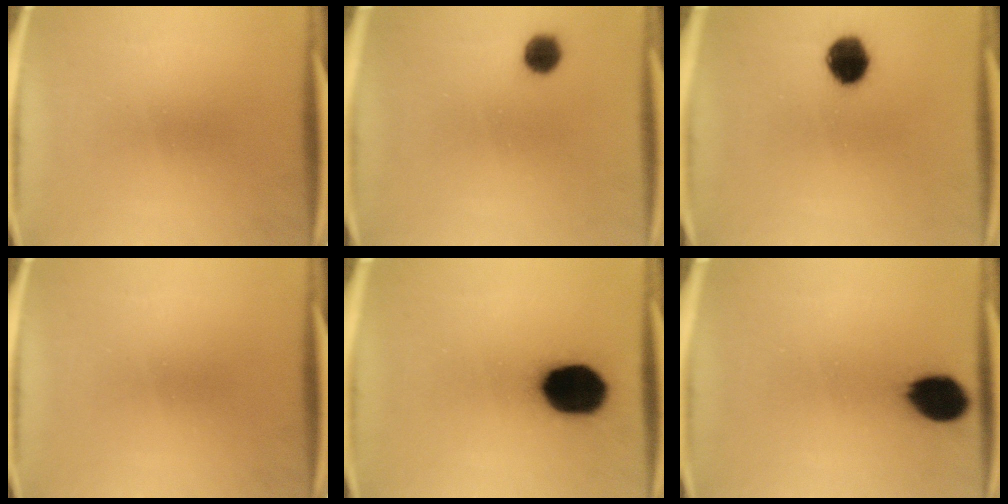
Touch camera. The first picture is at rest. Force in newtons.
{"total": 4.2}
{"total": 8.3}
{"total": 0.0}
{"total": 17.6}
{"total": 10.1}